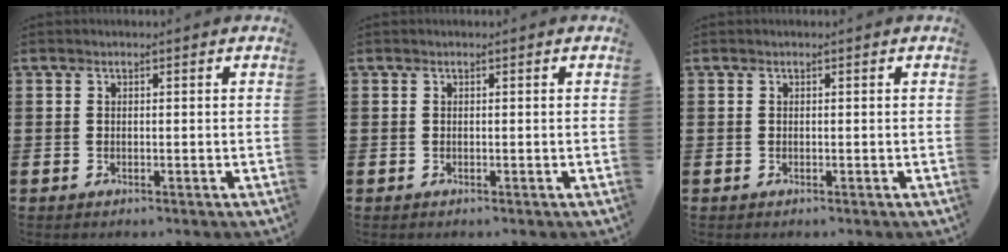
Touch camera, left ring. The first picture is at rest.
{"total": 0.0}
{"total": 0.0}